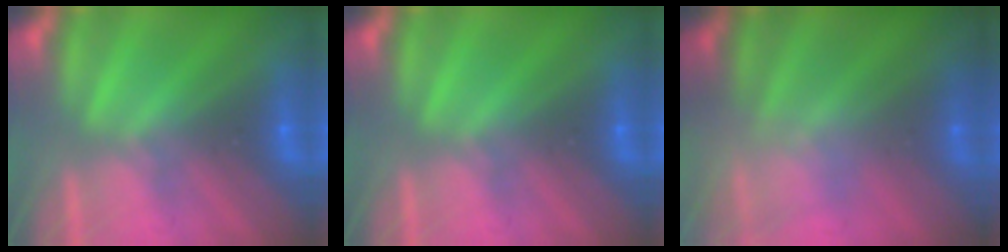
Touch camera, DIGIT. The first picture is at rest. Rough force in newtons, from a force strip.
{"total": 0.0}
{"total": 2.3}